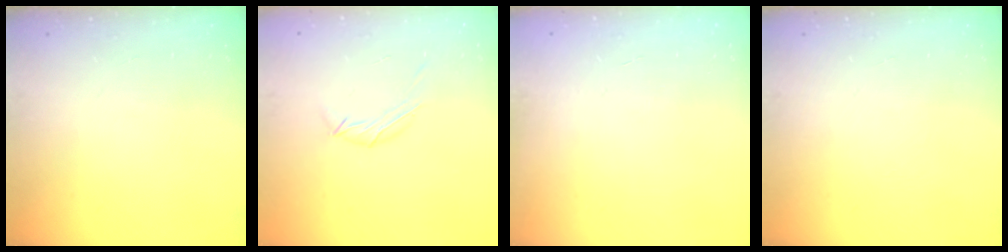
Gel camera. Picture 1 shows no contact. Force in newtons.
{"total": 6.1, "press": 5.9, "slide": 1.4}
{"total": 0.6, "press": 0.6, "slide": 0.2}
{"total": 0.0}